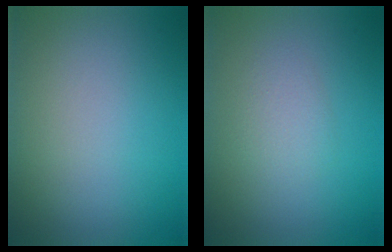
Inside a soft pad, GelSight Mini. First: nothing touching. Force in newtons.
{"total": 1.6, "press": 1.6, "slide": 0.1}